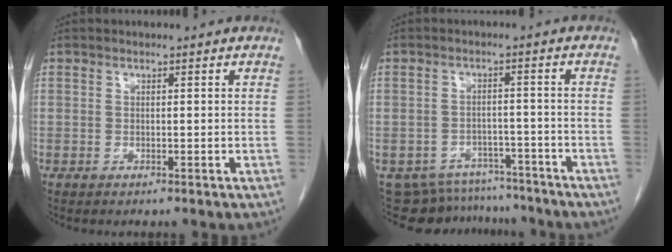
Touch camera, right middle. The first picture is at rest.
{"total": 10.0, "force": [-9.4, 3.6, 0.6], "torque": [-0.009, 0.014, -0.121]}